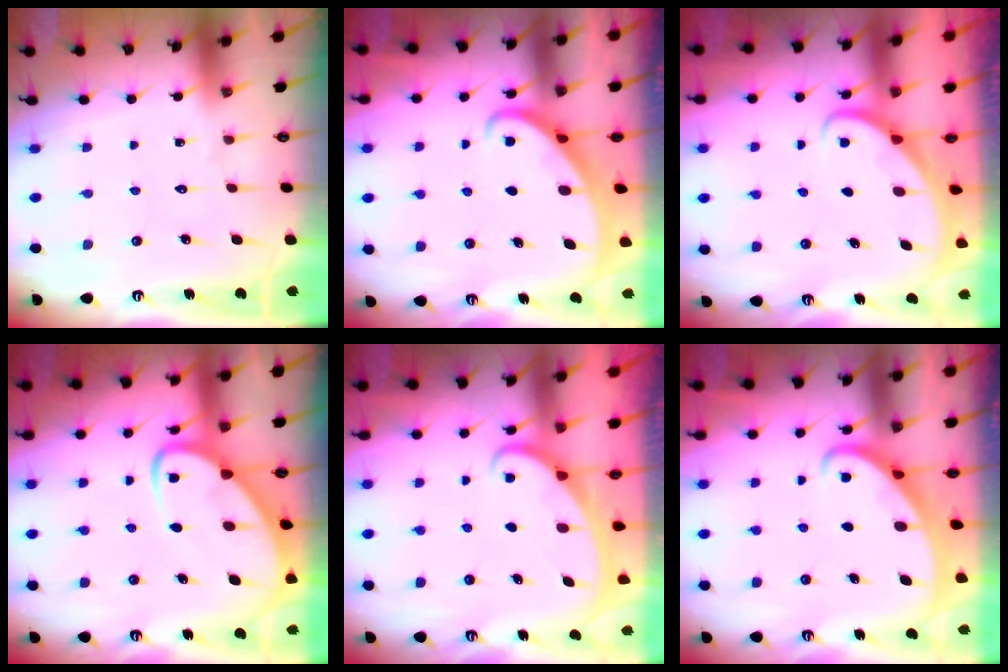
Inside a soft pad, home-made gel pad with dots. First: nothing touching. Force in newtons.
{"total": 2.4, "press": 2.4, "slide": 0.3}
{"total": 2.3, "press": 2.3, "slide": 0.1}
{"total": 6.8, "press": 6.8, "slide": 0.7}
{"total": 2.3, "press": 2.3, "slide": 0.4}
{"total": 2.4, "press": 2.4, "slide": 0.3}